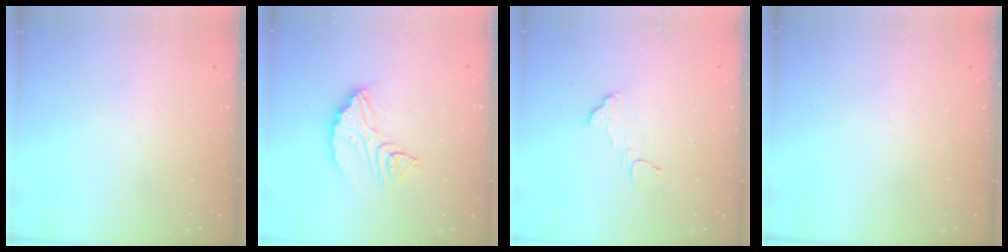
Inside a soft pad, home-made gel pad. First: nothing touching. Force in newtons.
{"total": 10.5, "press": 10.4, "slide": 0.9}
{"total": 3.7, "press": 3.7, "slide": 0.3}
{"total": 0.0}